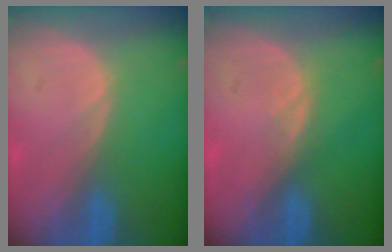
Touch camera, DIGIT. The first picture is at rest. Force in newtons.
{"total": 0.9, "press": 0.9, "slide": 0.4}